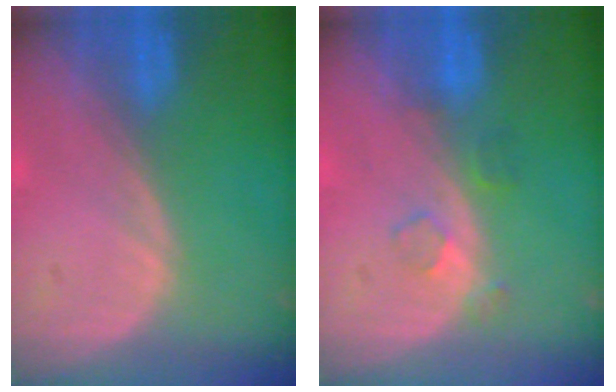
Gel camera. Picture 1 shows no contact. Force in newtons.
{"total": 2.5, "press": 2.5, "slide": 0.3}